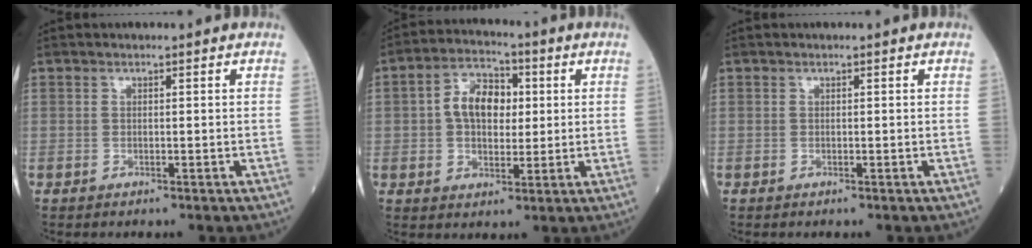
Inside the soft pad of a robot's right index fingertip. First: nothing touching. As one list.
[{"total": 8.4, "force": [1.1, 5.2, 6.5], "torque": [-0.120, 0.024, 0.018]}, {"total": 0.0}]